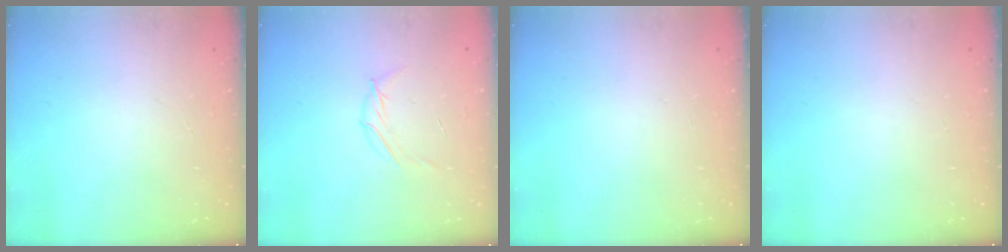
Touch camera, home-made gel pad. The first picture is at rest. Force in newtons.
{"total": 5.2, "press": 5.1, "slide": 1.0}
{"total": 0.0}
{"total": 0.0}